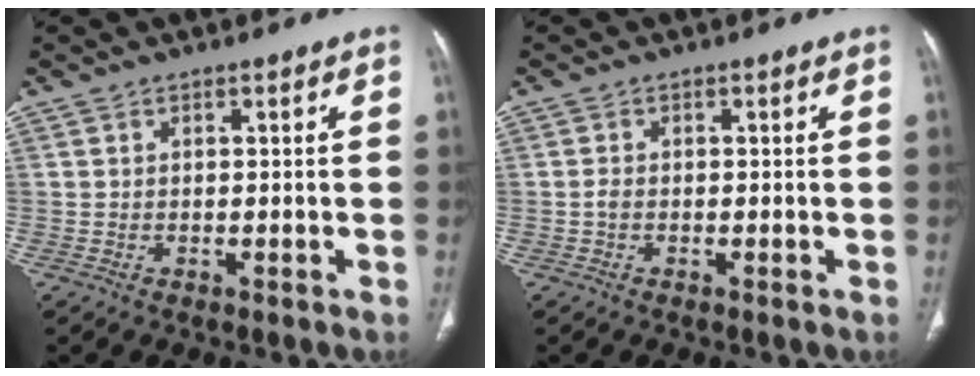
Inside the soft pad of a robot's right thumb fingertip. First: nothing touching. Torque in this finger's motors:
{"motor_torque": [0.16, 0.22, 0.13, -0.62, 0.08]}